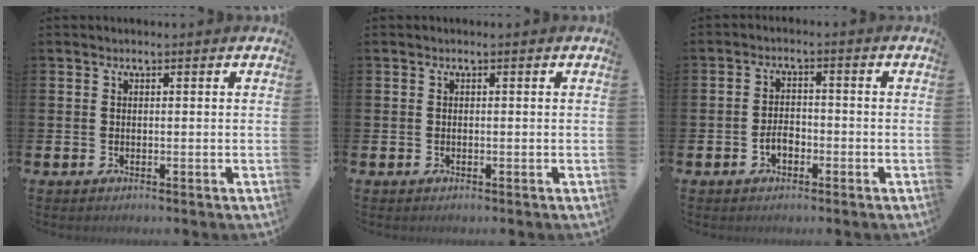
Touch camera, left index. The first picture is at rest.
{"total": 0.0}
{"total": 2.5, "force": [-1.2, 1.5, 1.6], "torque": [-0.022, 0.000, -0.027]}